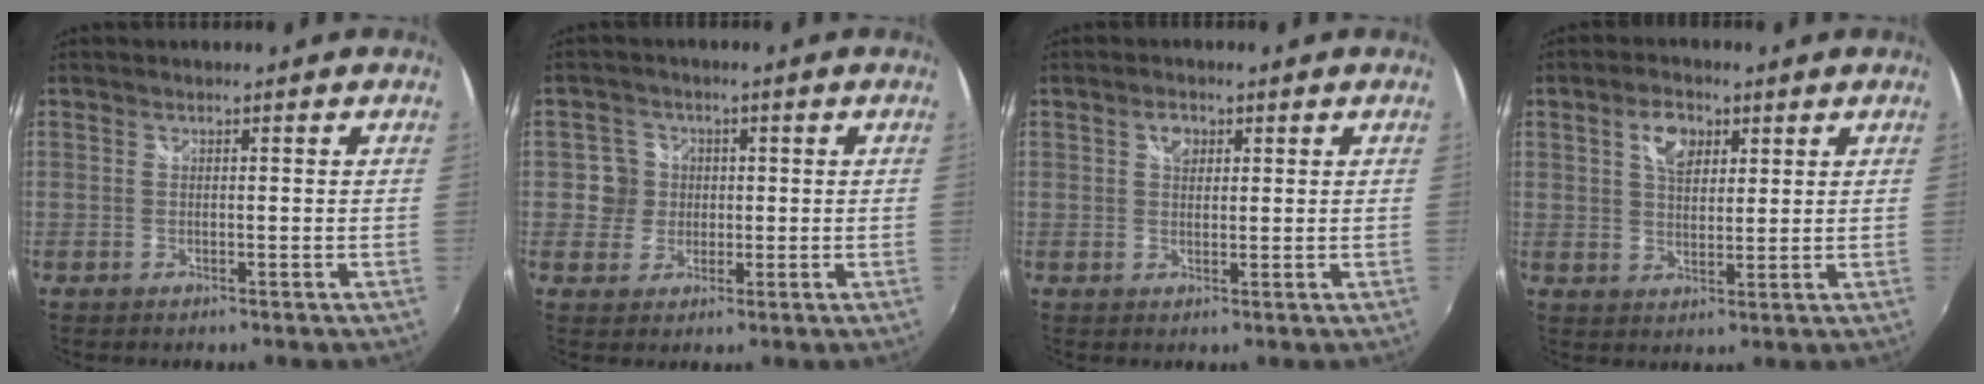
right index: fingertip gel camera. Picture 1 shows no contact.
{"total": 4.5, "force": [-0.1, 4.4, 0.3], "torque": [0.007, 0.006, -0.006]}
{"total": 2.6, "force": [1.0, 1.8, 1.5], "torque": [-0.022, 0.006, 0.015]}
{"total": 5.8, "force": [2.5, 3.5, 3.9], "torque": [-0.061, 0.015, 0.045]}